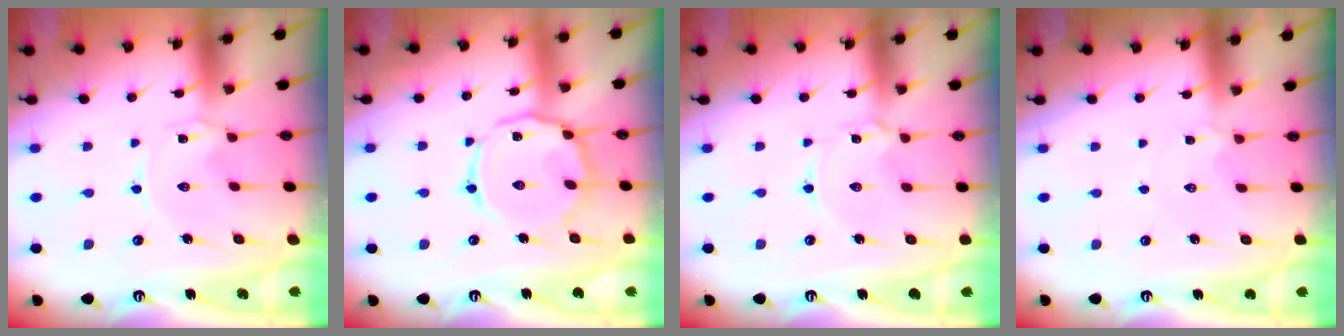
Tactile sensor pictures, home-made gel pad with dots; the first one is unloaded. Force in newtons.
{"total": 12.6, "press": 12.6, "slide": 1.0}
{"total": 0.9, "press": 0.9, "slide": 0.1}
{"total": 3.7, "press": 3.7, "slide": 0.5}